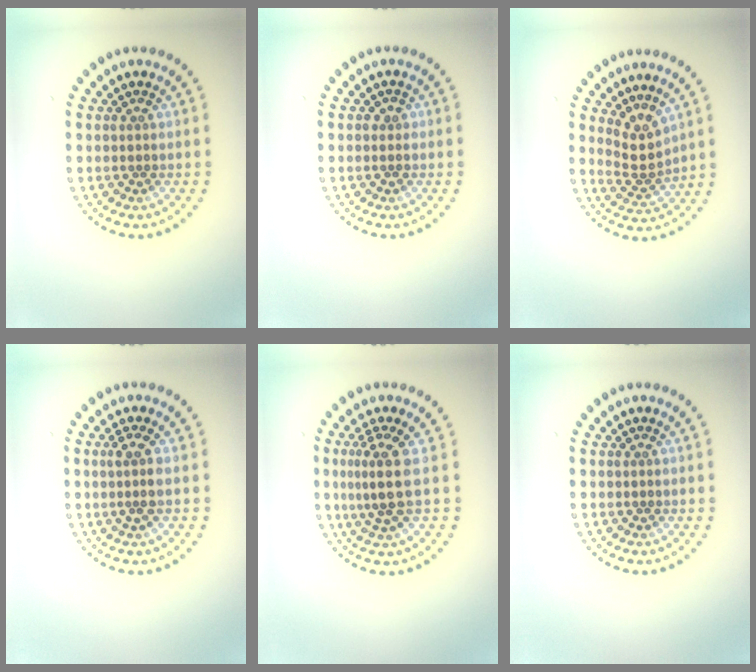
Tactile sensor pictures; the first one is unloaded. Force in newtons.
{"total": 0.8, "press": 0.8, "slide": 0.1}
{"total": 2.7, "press": 1.9, "slide": 1.9}
{"total": 1.7, "press": 1.3, "slide": 1.2}
{"total": 3.2, "press": 2.4, "slide": 2.1}
{"total": 0.0}